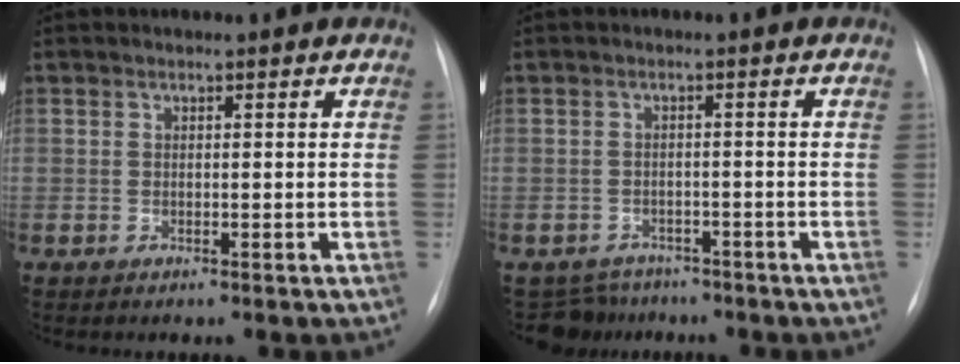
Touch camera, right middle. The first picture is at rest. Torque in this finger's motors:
{"motor_torque": [0.20, -0.21, -0.02, -0.02]}